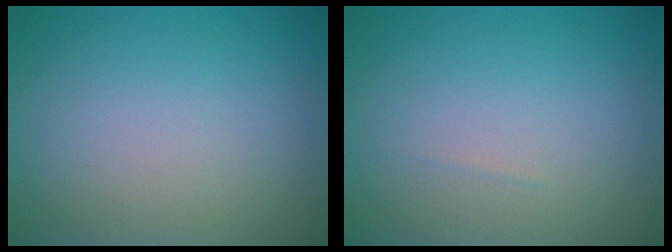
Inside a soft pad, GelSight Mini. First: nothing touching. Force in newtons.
{"total": 0.0}